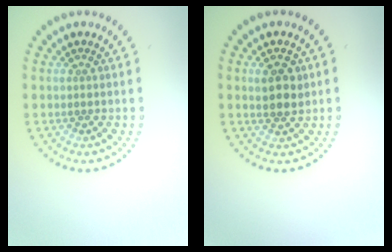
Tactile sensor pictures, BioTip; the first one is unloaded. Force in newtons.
{"total": 2.6, "press": 2.5, "slide": 0.6}